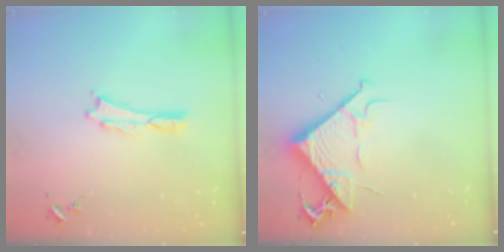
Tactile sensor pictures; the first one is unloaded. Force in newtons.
{"total": 8.1, "press": 8.1, "slide": 1.1}